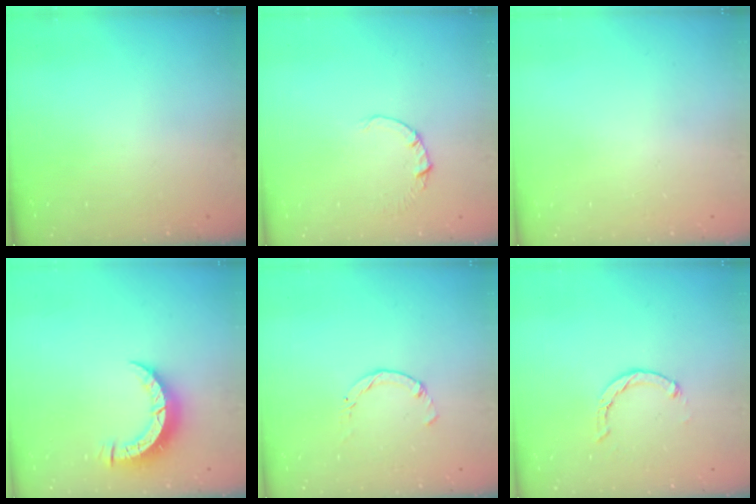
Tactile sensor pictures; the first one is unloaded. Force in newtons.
{"total": 0.5, "press": 0.5, "slide": 0.1}
{"total": 2.6, "press": 2.6, "slide": 0.2}
{"total": 6.3, "press": 6.3, "slide": 0.6}
{"total": 0.0}
{"total": 2.0, "press": 2.0, "slide": 0.4}